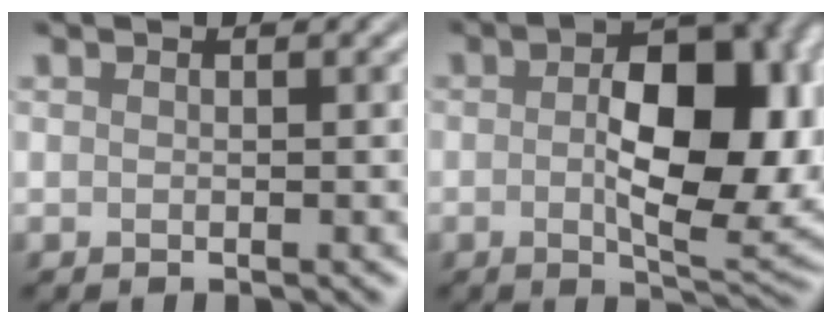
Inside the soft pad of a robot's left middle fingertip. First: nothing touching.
{"total": 11.0, "force": [0.1, 5.4, 9.5], "torque": [-0.132, 0.002, 0.002]}